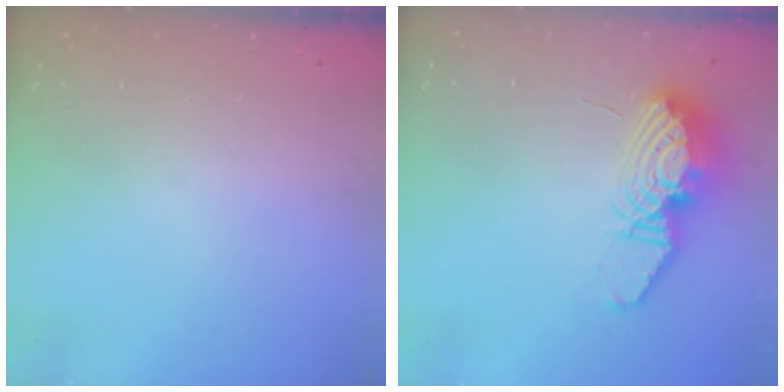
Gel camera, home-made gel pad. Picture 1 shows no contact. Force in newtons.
{"total": 13.1, "press": 13.0, "slide": 1.4}